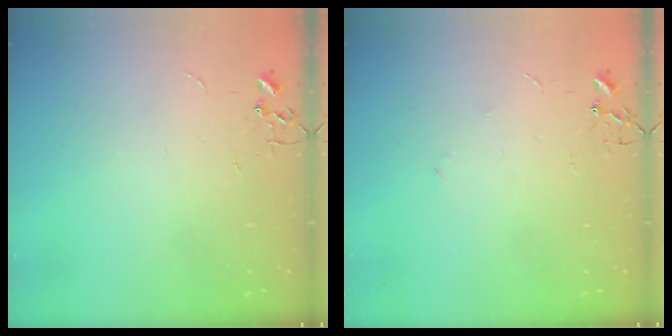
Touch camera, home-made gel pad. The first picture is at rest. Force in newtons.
{"total": 4.1, "press": 4.0, "slide": 0.5}